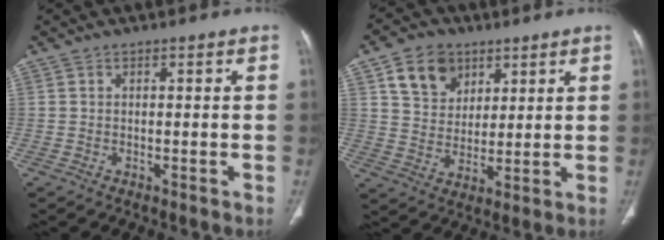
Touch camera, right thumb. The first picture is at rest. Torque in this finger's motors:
{"motor_torque": [0.07, 0.16, 0.32, -0.29, 0.05]}